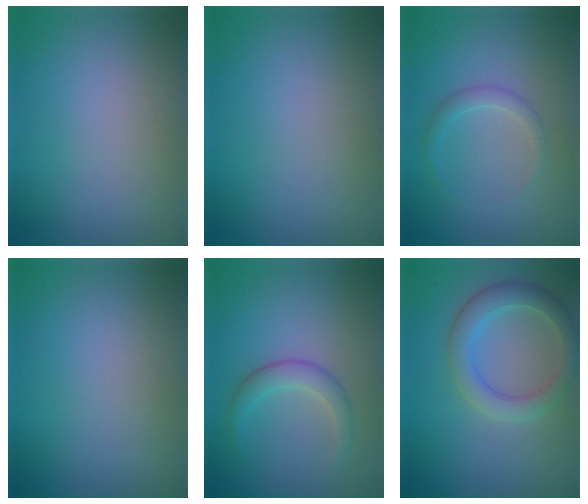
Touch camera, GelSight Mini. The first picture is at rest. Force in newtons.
{"total": 0.0}
{"total": 1.4, "press": 1.4, "slide": 0.2}
{"total": 0.0}
{"total": 2.3, "press": 2.3, "slide": 0.1}
{"total": 3.7, "press": 3.6, "slide": 0.2}